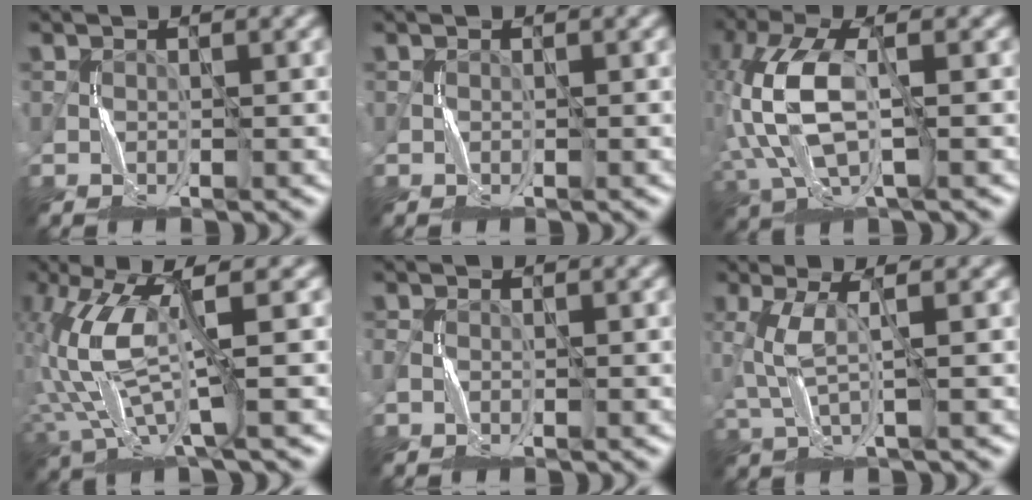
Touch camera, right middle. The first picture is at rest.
{"total": 0.0}
{"total": 8.7, "force": [-0.3, 4.0, 7.7], "torque": [-0.189, 0.013, -0.013]}
{"total": 8.2, "force": [0.9, 2.4, 7.8], "torque": [-0.190, -0.006, 0.023]}
{"total": 0.8, "force": [-0.5, 0.4, 0.5], "torque": [-0.011, 0.000, -0.010]}
{"total": 3.3, "force": [0.2, 0.7, 3.2], "torque": [-0.082, 0.000, 0.008]}